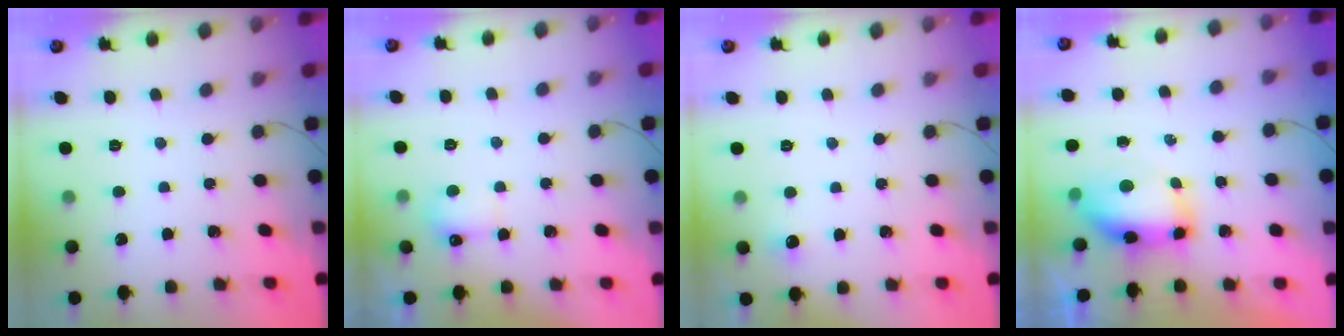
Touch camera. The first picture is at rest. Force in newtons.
{"total": 4.6, "press": 4.4, "slide": 1.3}
{"total": 3.6, "press": 3.4, "slide": 1.3}
{"total": 8.6, "press": 8.4, "slide": 1.6}